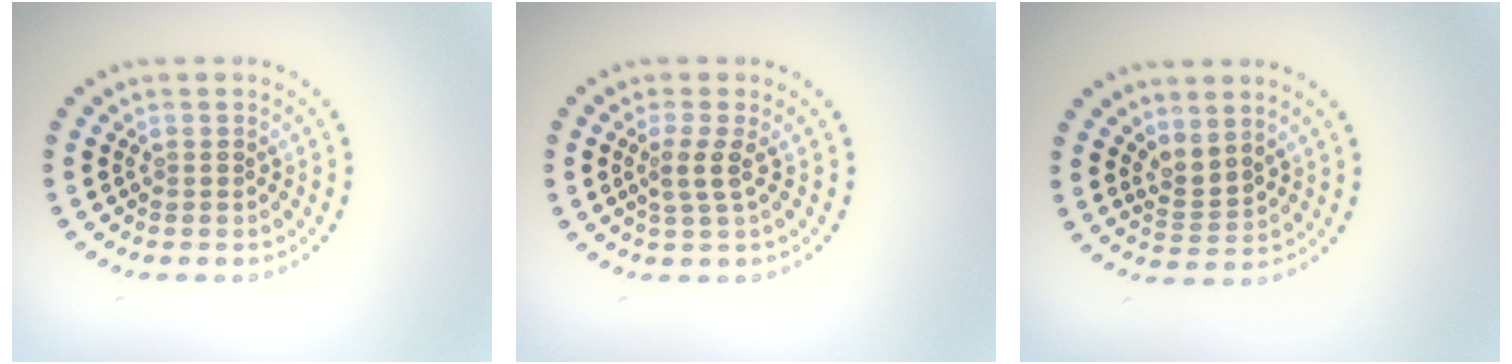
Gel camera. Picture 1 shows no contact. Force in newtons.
{"total": 1.8, "press": 1.4, "slide": 1.1}
{"total": 2.1, "press": 1.4, "slide": 1.6}